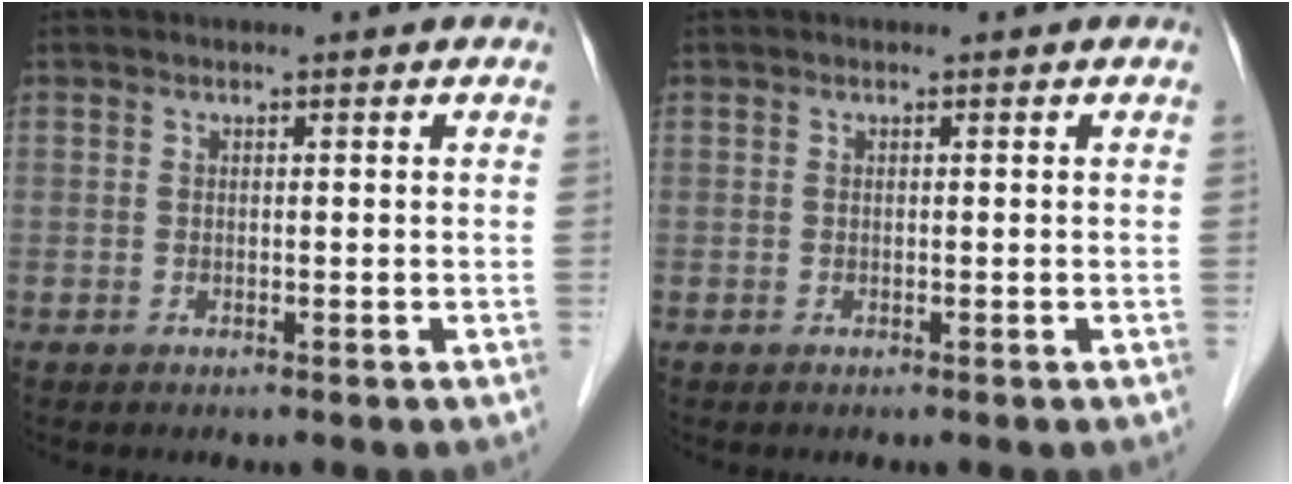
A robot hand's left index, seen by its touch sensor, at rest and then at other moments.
{"total": 0.0}